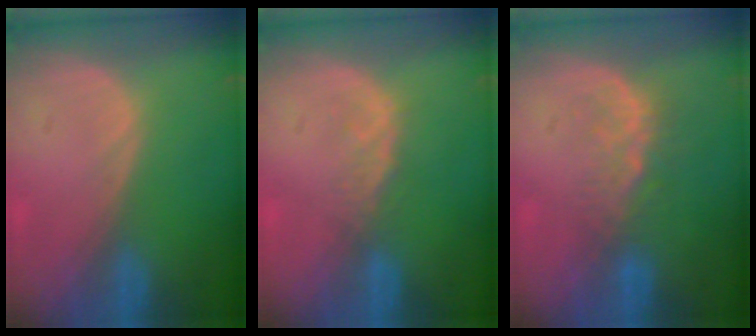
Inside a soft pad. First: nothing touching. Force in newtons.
{"total": 1.9, "press": 1.9, "slide": 0.3}
{"total": 4.4, "press": 4.0, "slide": 1.9}